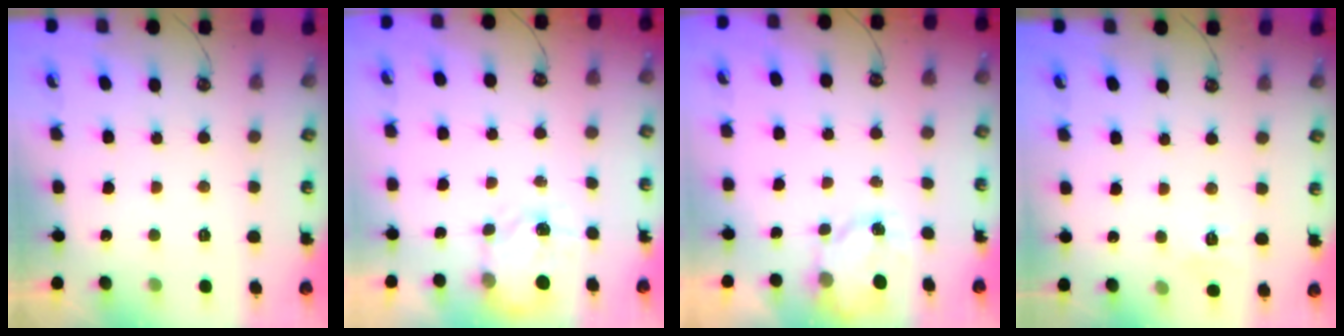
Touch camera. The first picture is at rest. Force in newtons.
{"total": 3.8, "press": 3.7, "slide": 0.7}
{"total": 2.7, "press": 2.6, "slide": 0.4}
{"total": 6.6, "press": 6.6, "slide": 0.7}